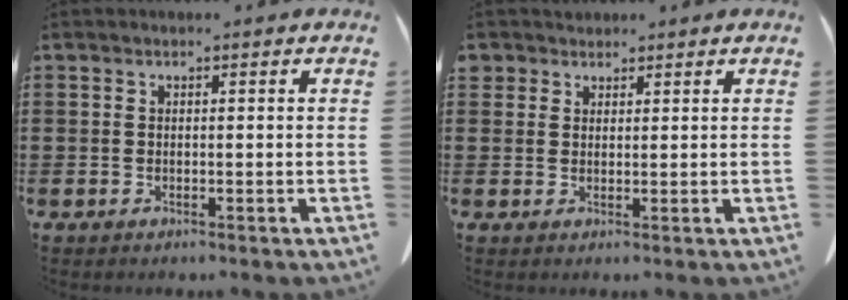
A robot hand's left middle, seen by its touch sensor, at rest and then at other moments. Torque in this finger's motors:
{"motor_torque": [0.00, 0.00, 0.00, 0.00]}